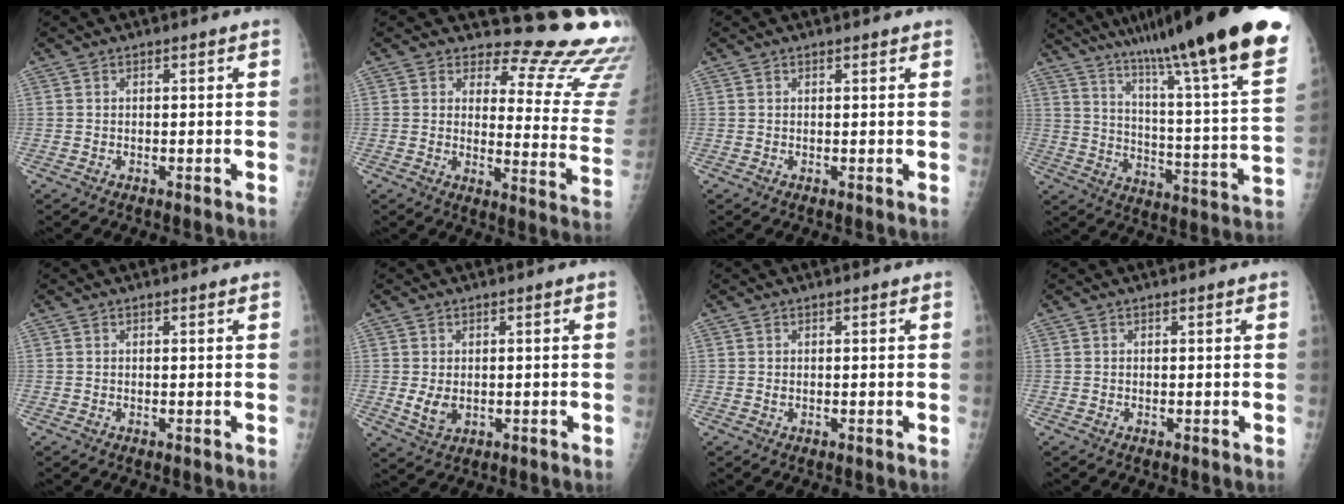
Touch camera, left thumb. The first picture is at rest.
{"total": 17.2, "force": [16.4, 3.6, 3.5], "torque": [0.004, -0.188, 0.169]}
{"total": 1.2, "force": [1.0, 0.2, 0.6], "torque": [-0.004, 0.001, 0.014]}
{"total": 33.6, "force": [24.0, 3.0, 23.2], "torque": [-0.303, -0.095, 0.346]}
{"total": 0.9, "force": [0.8, 0.1, 0.5], "torque": [-0.005, 0.001, 0.012]}
{"total": 3.5, "force": [0.3, 2.3, 2.6], "torque": [-0.041, -0.010, 0.014]}
{"total": 0.9, "force": [0.6, 0.3, 0.6], "torque": [-0.013, -0.001, 0.011]}
{"total": 0.6, "force": [0.5, 0.1, 0.3], "torque": [-0.006, 0.001, 0.008]}